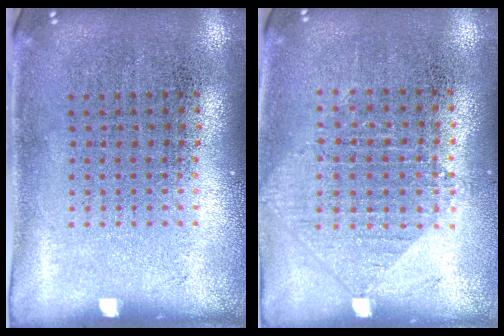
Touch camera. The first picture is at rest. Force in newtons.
{"total": 1.0, "press": 0.9, "slide": 0.2}